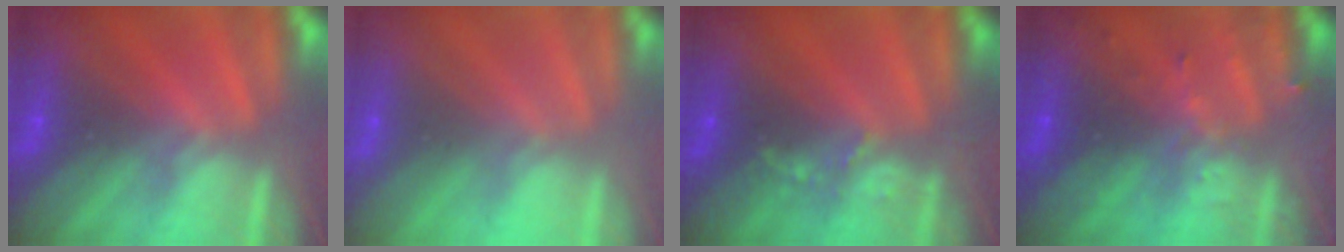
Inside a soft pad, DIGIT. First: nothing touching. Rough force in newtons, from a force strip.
{"total": 2.8}
{"total": 2.5}
{"total": 3.6}